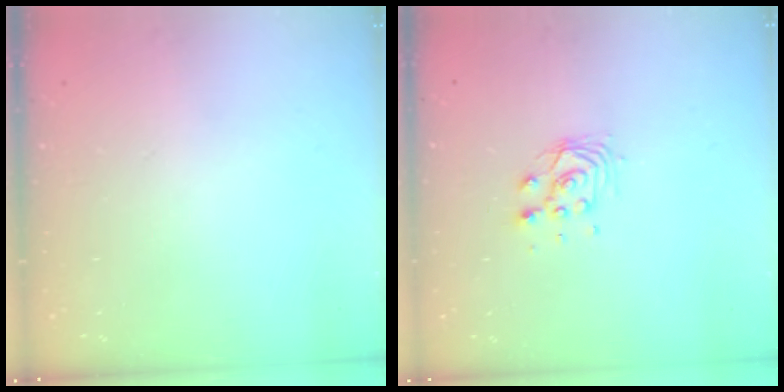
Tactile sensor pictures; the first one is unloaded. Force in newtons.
{"total": 5.9, "press": 5.9, "slide": 0.2}